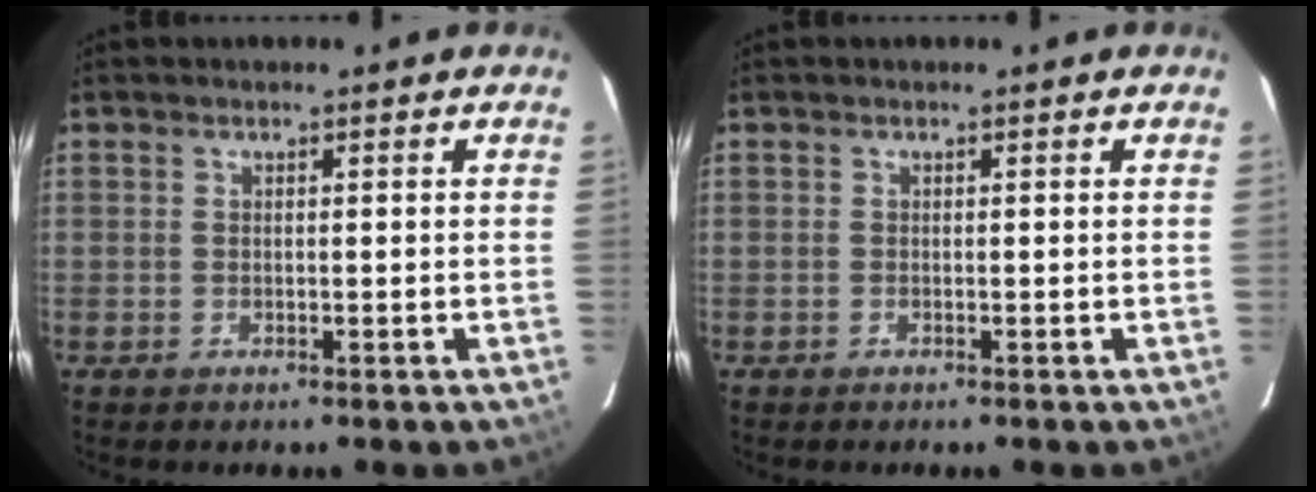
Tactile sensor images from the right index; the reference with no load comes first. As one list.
[{"total": 0.0}]